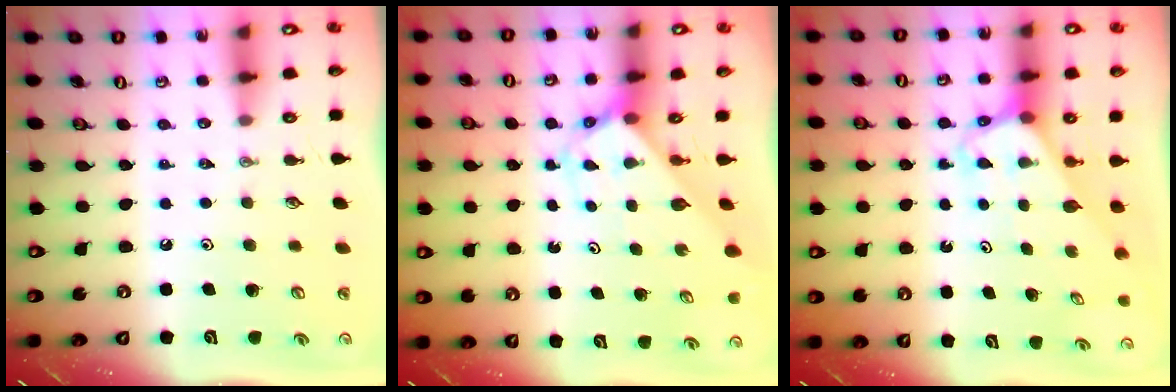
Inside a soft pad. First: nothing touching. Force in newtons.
{"total": 2.9, "press": 2.9, "slide": 0.2}
{"total": 3.2, "press": 3.1, "slide": 0.2}